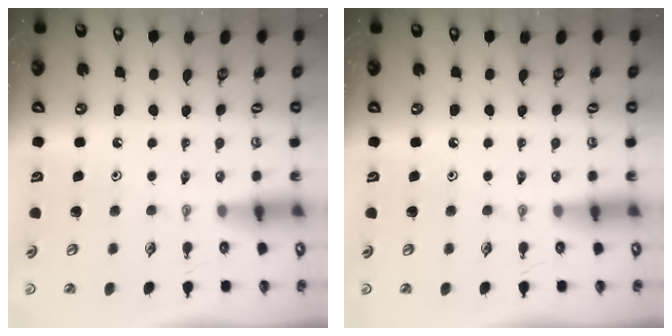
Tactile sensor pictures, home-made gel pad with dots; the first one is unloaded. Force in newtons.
{"total": 0.0}